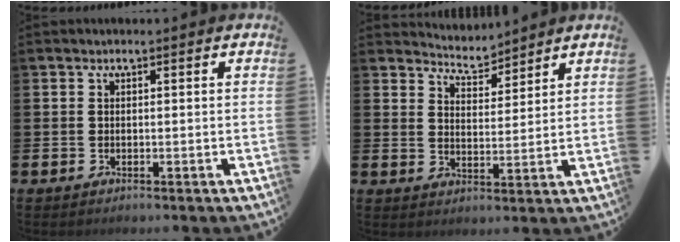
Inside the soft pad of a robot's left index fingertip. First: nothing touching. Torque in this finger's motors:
{"motor_torque": [0.22, -0.14, -0.02, 0.00]}